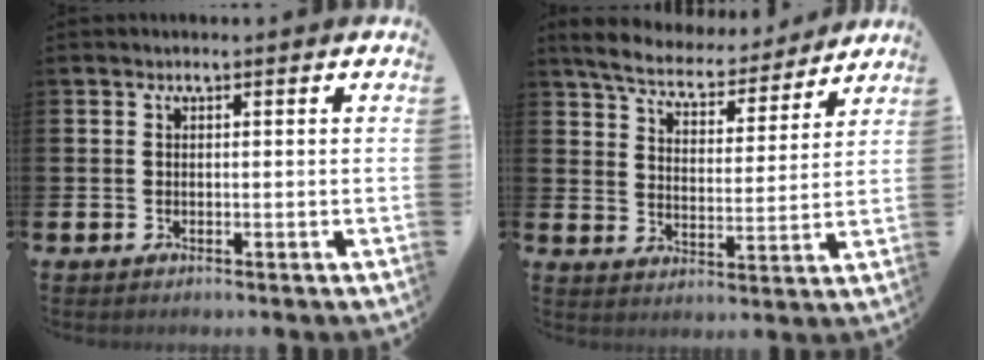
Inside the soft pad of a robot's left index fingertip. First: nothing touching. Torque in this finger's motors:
{"motor_torque": [0.96, -1.19, 0.03, 0.14]}